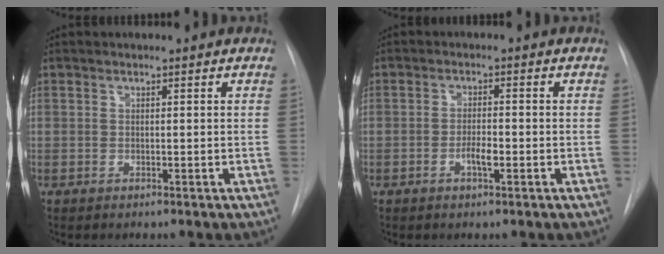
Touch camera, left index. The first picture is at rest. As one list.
[{"total": 2.4, "force": [-1.0, 0.6, 2.1], "torque": [-0.036, 0.002, -0.017]}]